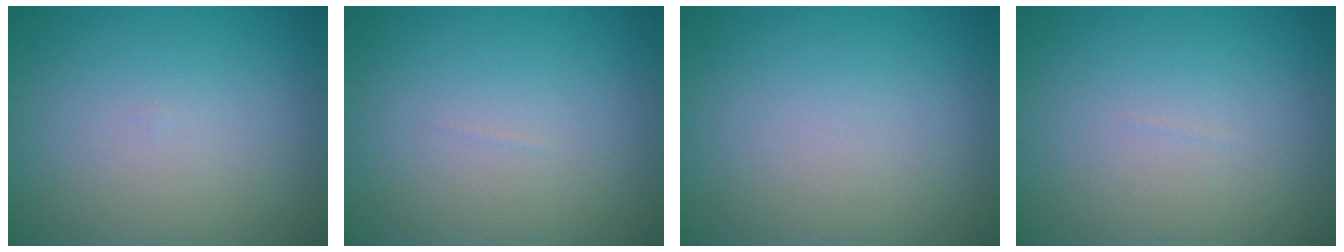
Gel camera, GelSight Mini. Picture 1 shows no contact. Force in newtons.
{"total": 0.0}
{"total": 0.0}
{"total": 0.0}